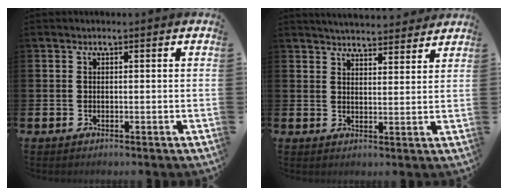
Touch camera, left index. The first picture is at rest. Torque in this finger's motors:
{"motor_torque": [-0.09, -1.92, 0.05, 0.09]}